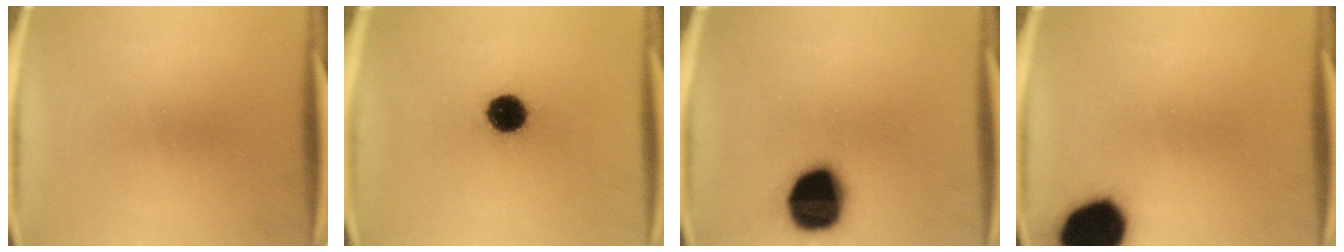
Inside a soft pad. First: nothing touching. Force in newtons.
{"total": 10.4}
{"total": 19.4}
{"total": 18.0}